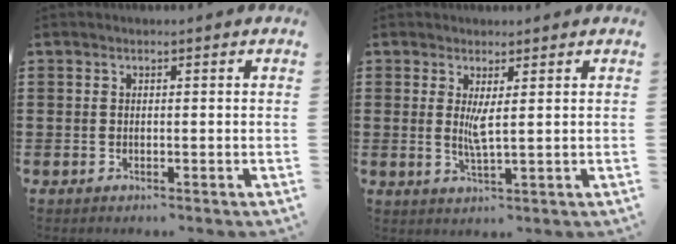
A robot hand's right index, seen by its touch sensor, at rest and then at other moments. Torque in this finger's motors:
{"motor_torque": [0.77, -0.19, 0.24, 0.03]}